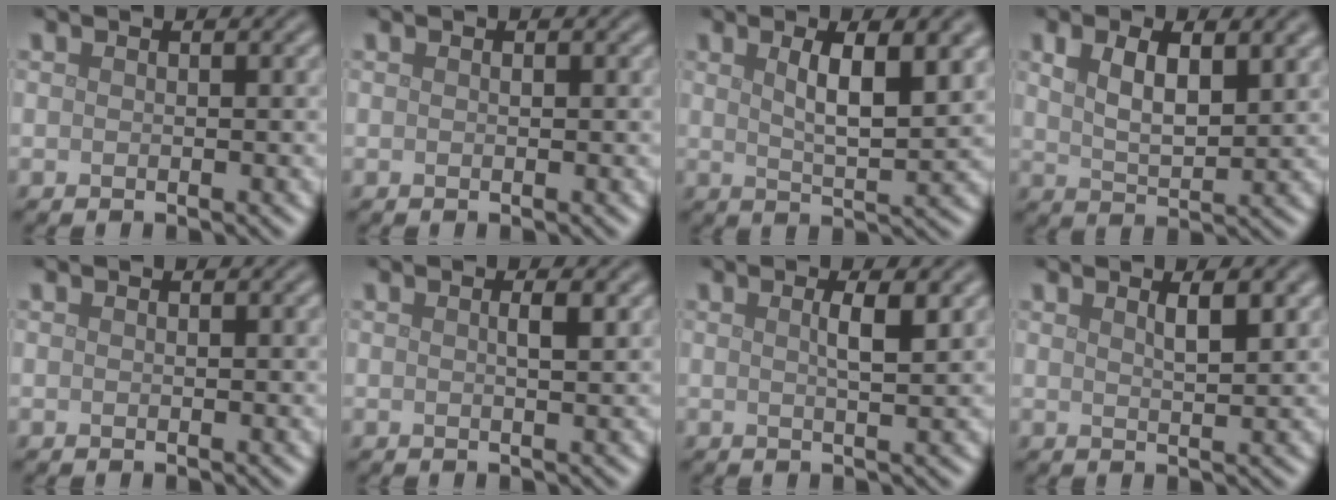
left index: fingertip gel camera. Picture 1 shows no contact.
{"total": 0.0}
{"total": 6.0, "force": [2.1, 1.8, 5.3], "torque": [-0.078, 0.002, 0.034]}
{"total": 4.7, "force": [2.1, 1.9, 3.8], "torque": [-0.077, -0.001, 0.040]}
{"total": 0.0}
{"total": 1.5, "force": [0.4, 0.3, 1.4], "torque": [-0.020, 0.003, 0.003]}
{"total": 2.5, "force": [0.7, 0.5, 2.3], "torque": [-0.033, 0.003, 0.008]}
{"total": 2.5, "force": [1.4, 0.7, 2.0], "torque": [-0.022, 0.005, 0.021]}